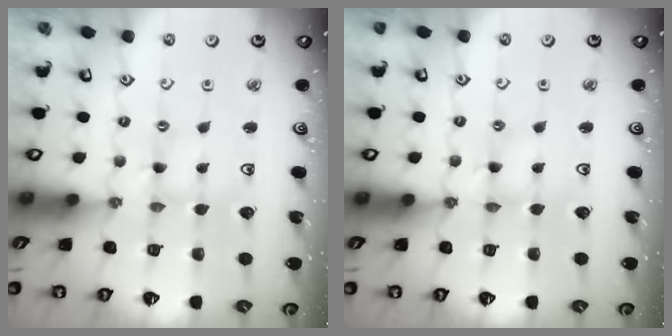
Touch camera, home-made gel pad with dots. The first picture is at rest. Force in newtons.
{"total": 1.3, "press": 1.3, "slide": 0.2}